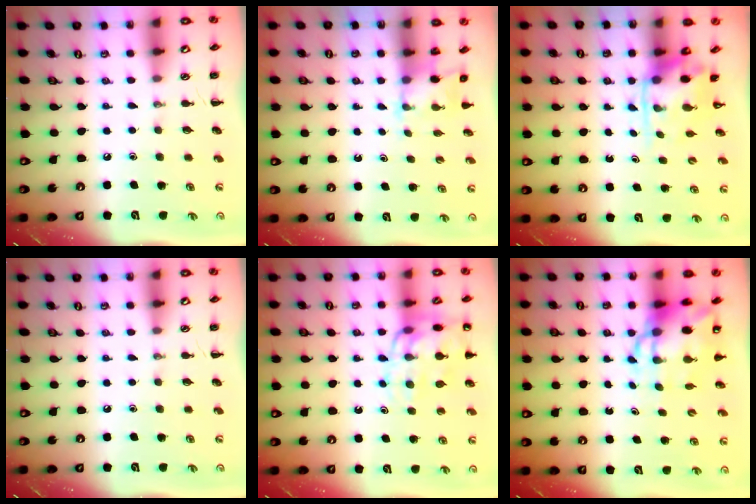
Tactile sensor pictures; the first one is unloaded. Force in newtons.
{"total": 2.3, "press": 2.2, "slide": 0.7}
{"total": 3.4, "press": 3.3, "slide": 0.6}
{"total": 0.0}
{"total": 14.3, "press": 14.1, "slide": 2.4}
{"total": 8.6, "press": 8.3, "slide": 2.3}